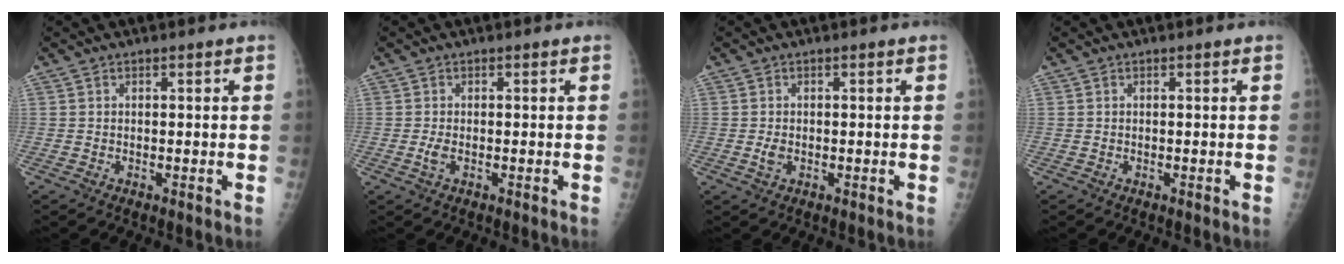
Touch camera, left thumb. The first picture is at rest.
{"total": 1.8, "force": [-0.1, 0.7, 1.7], "torque": [-0.039, 0.001, 0.000]}
{"total": 1.8, "force": [-0.1, 1.0, 1.4], "torque": [-0.026, -0.001, -0.001]}
{"total": 0.0}